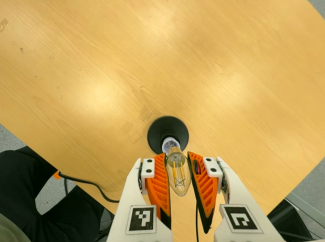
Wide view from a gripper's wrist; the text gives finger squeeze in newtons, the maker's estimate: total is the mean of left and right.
{"total": 20.0, "left": 21.2, "right": 18.8}